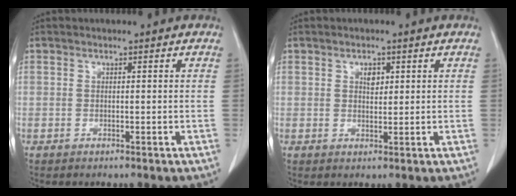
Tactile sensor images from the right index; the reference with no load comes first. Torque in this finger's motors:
{"motor_torque": [0.02, 0.02, 0.01, 0.01]}